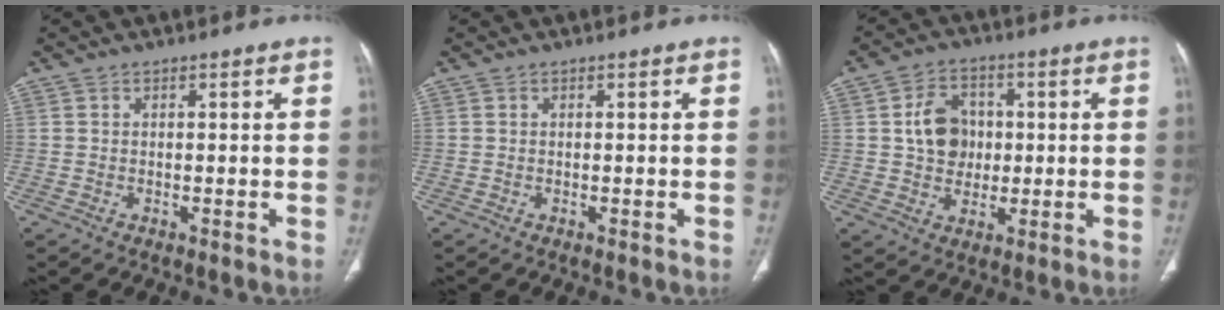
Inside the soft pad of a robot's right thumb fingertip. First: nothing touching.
{"total": 0.0}
{"total": 8.7, "force": [0.8, 7.1, 5.0], "torque": [-0.056, 0.005, 0.010]}